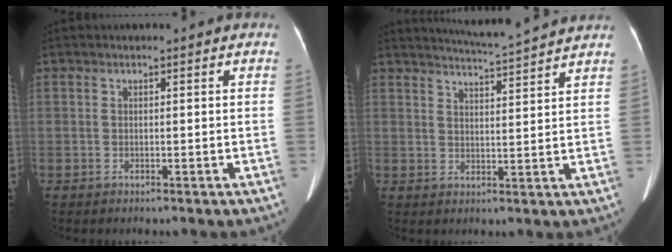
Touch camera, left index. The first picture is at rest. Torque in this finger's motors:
{"motor_torque": [0.05, -0.41, 0.00, 0.01]}